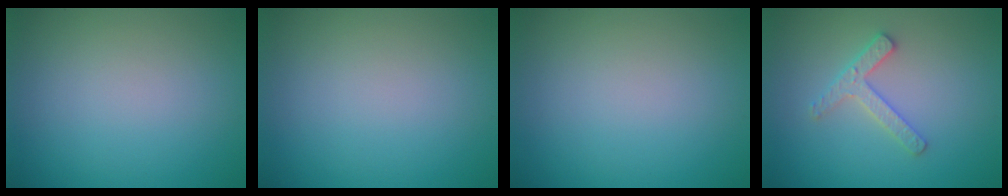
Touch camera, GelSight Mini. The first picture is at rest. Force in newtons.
{"total": 0.0}
{"total": 0.0}
{"total": 2.4, "press": 2.4, "slide": 0.4}